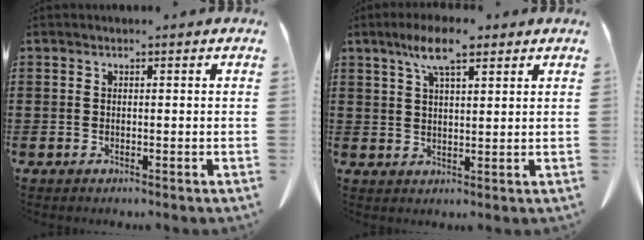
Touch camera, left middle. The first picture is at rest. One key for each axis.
{"total": 6.9, "fx": 4.4, "fy": 1.5, "fz": 5.1, "tx": -0.110, "ty": 0.001, "tz": 0.076}